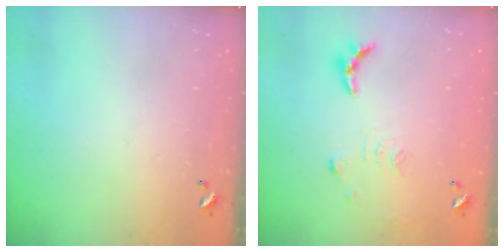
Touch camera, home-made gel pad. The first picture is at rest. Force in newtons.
{"total": 9.3, "press": 9.3, "slide": 0.8}